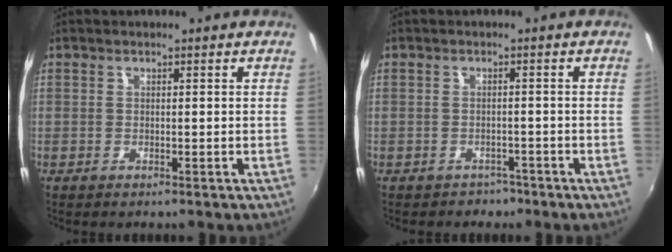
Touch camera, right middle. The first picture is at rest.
{"total": 3.1, "force": [-2.4, 2.0, 0.3], "torque": [-0.012, -0.005, -0.033]}